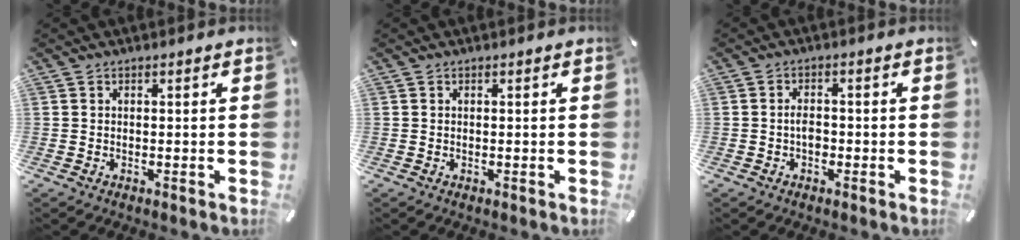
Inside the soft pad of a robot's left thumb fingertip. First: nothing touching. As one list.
[{"total": 0.0}, {"total": 2.7, "force": [-0.8, 1.7, 1.9], "torque": [-0.036, 0.006, -0.015]}]